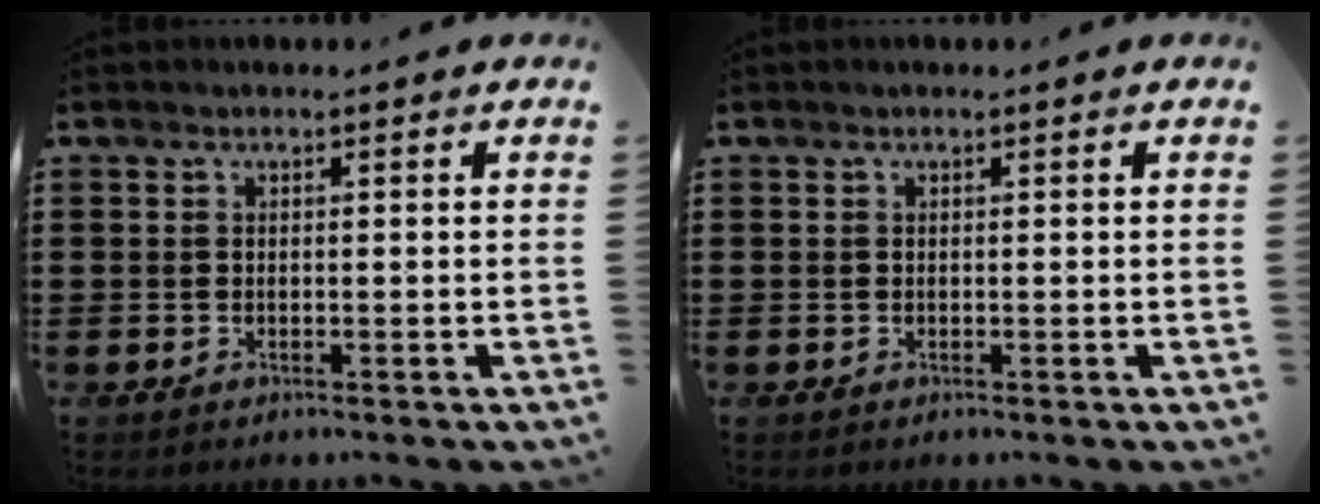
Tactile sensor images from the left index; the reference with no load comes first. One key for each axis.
{"total": 0.0}